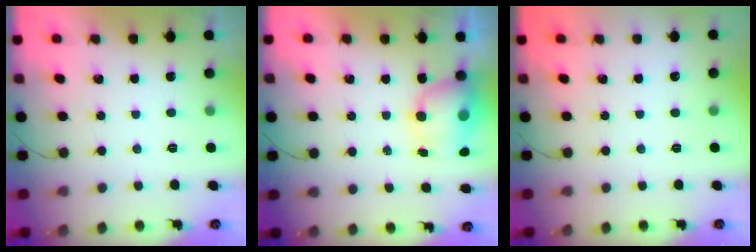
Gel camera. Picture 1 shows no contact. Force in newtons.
{"total": 8.0, "press": 7.8, "slide": 1.3}
{"total": 0.0}